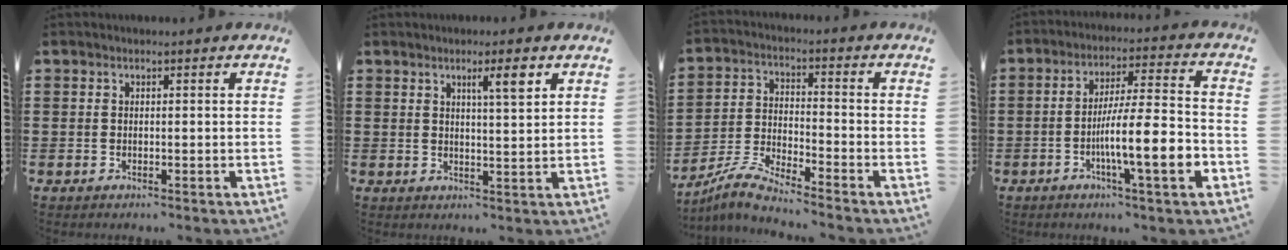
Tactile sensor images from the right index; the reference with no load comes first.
{"total": 4.0, "force": [2.1, 0.5, 3.4], "torque": [-0.055, -0.002, 0.028]}
{"total": 6.0, "force": [-5.7, 0.1, 1.9], "torque": [-0.058, -0.010, -0.117]}
{"total": 11.1, "force": [-4.0, 1.8, 10.2], "torque": [-0.151, -0.002, -0.071]}